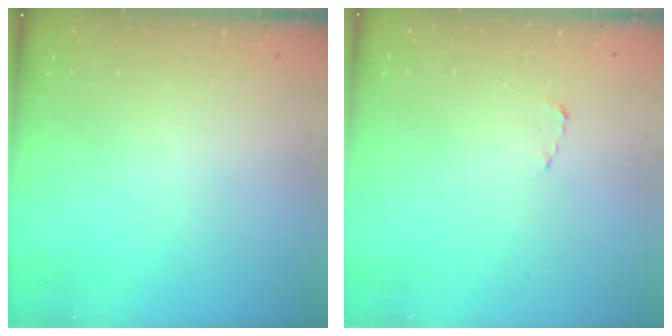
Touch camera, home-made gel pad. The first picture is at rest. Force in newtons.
{"total": 1.8, "press": 1.7, "slide": 0.3}